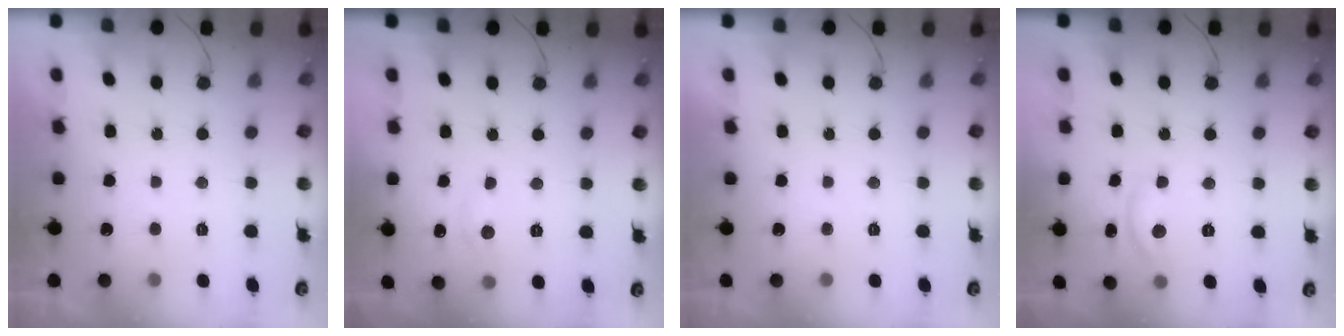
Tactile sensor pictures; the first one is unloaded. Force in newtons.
{"total": 5.0, "press": 4.9, "slide": 0.6}
{"total": 0.0}
{"total": 6.1, "press": 6.1, "slide": 0.5}